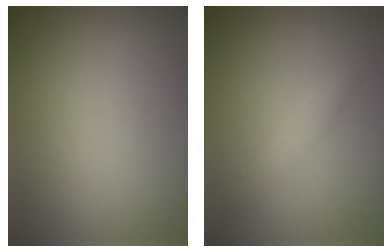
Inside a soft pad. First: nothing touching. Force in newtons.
{"total": 1.4, "press": 1.4, "slide": 0.1}